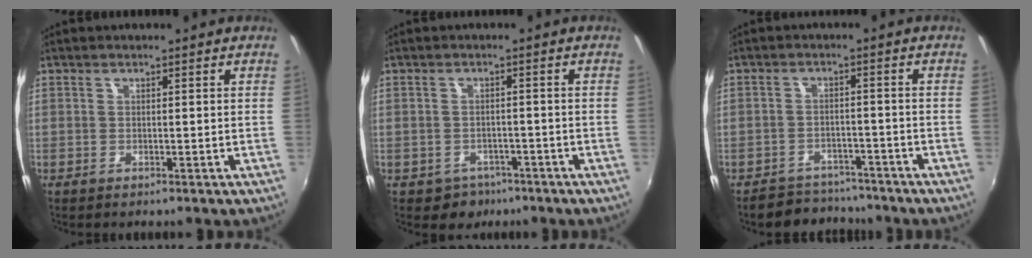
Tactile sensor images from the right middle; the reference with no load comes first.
{"total": 3.2, "force": [-1.9, 2.5, 0.5], "torque": [-0.020, -0.001, -0.024]}
{"total": 7.4, "force": [-6.6, 3.2, 0.8], "torque": [-0.028, 0.011, -0.095]}